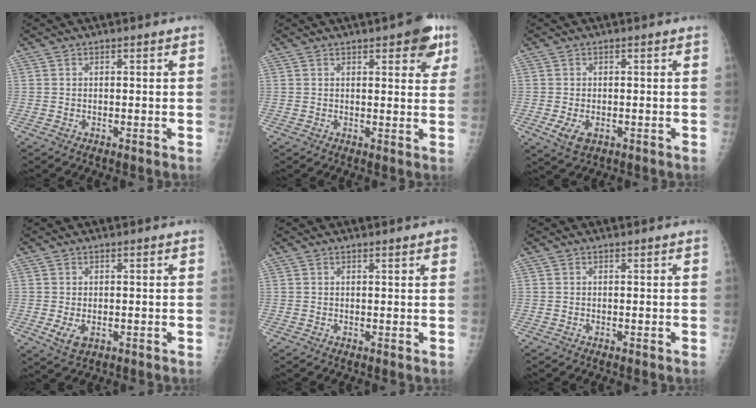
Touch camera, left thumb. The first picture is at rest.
{"total": 5.0, "force": [2.7, 1.9, 3.8], "torque": [-0.028, -0.008, 0.026]}
{"total": 3.9, "force": [-1.2, 2.4, 2.8], "torque": [-0.052, -0.005, -0.015]}
{"total": 3.6, "force": [-0.7, 2.2, 2.8], "torque": [-0.048, -0.009, -0.005]}
{"total": 2.1, "force": [1.4, 0.3, 1.6], "torque": [-0.016, 0.000, 0.014]}
{"total": 0.0}